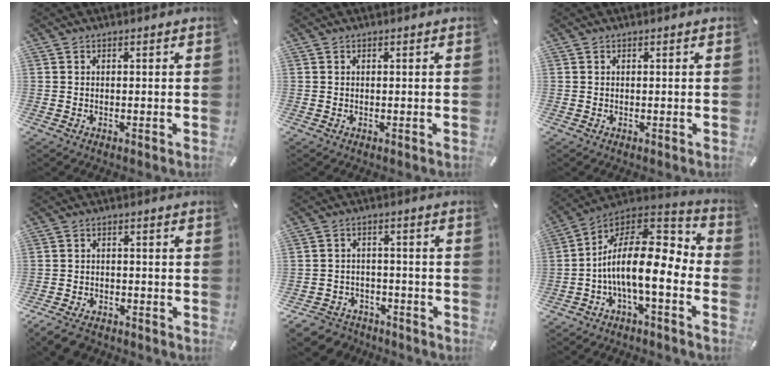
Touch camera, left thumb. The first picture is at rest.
{"total": 0.0}
{"total": 0.0}
{"total": 5.0, "force": [-4.0, 2.3, 1.9], "torque": [-0.047, 0.016, -0.078]}
{"total": 5.9, "force": [-4.2, 3.8, 1.5], "torque": [-0.037, 0.017, -0.080]}
{"total": 16.6, "force": [-3.2, 7.6, 14.4], "torque": [-0.263, -0.013, -0.054]}